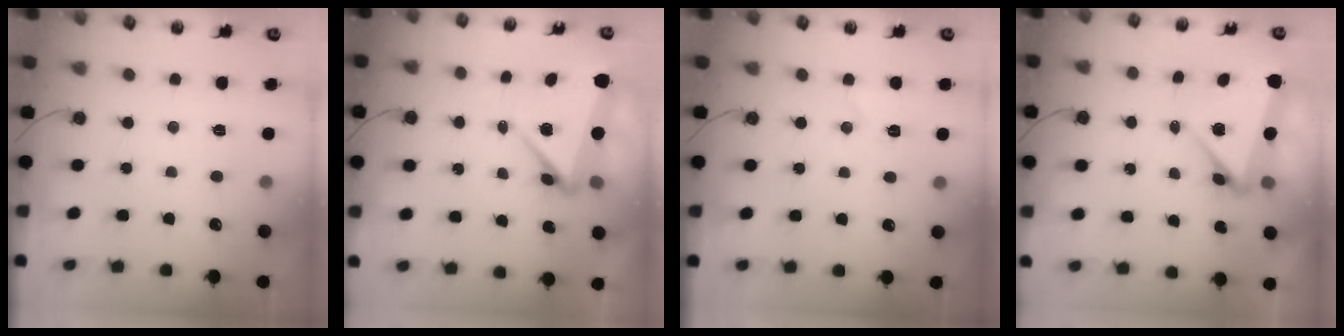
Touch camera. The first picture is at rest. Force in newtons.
{"total": 6.5, "press": 6.5, "slide": 0.5}
{"total": 6.1, "press": 5.6, "slide": 2.5}
{"total": 5.0, "press": 4.8, "slide": 1.6}